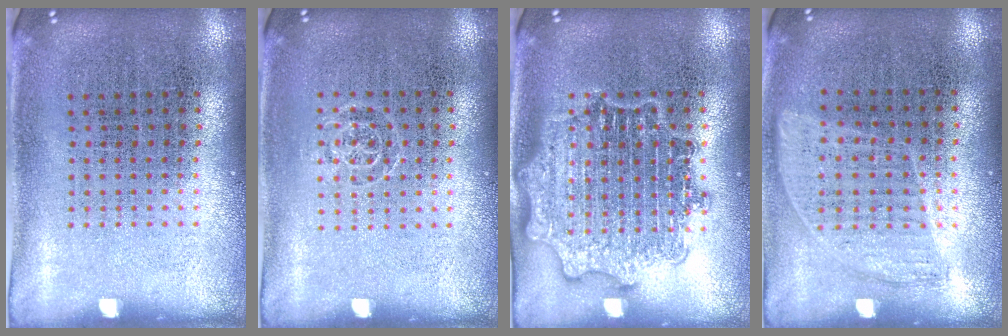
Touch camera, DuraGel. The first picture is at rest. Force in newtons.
{"total": 0.6, "press": 0.5, "slide": 0.3}
{"total": 2.8, "press": 2.8, "slide": 0.4}
{"total": 0.9, "press": 0.8, "slide": 0.4}